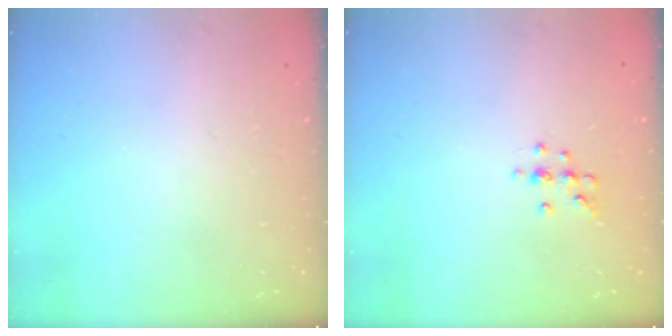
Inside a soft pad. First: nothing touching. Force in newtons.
{"total": 6.5, "press": 6.4, "slide": 1.2}